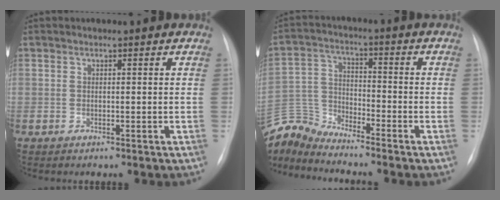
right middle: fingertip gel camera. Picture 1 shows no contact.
{"total": 9.0, "force": [-9.0, -0.2, 0.3], "torque": [-0.018, 0.018, -0.181]}